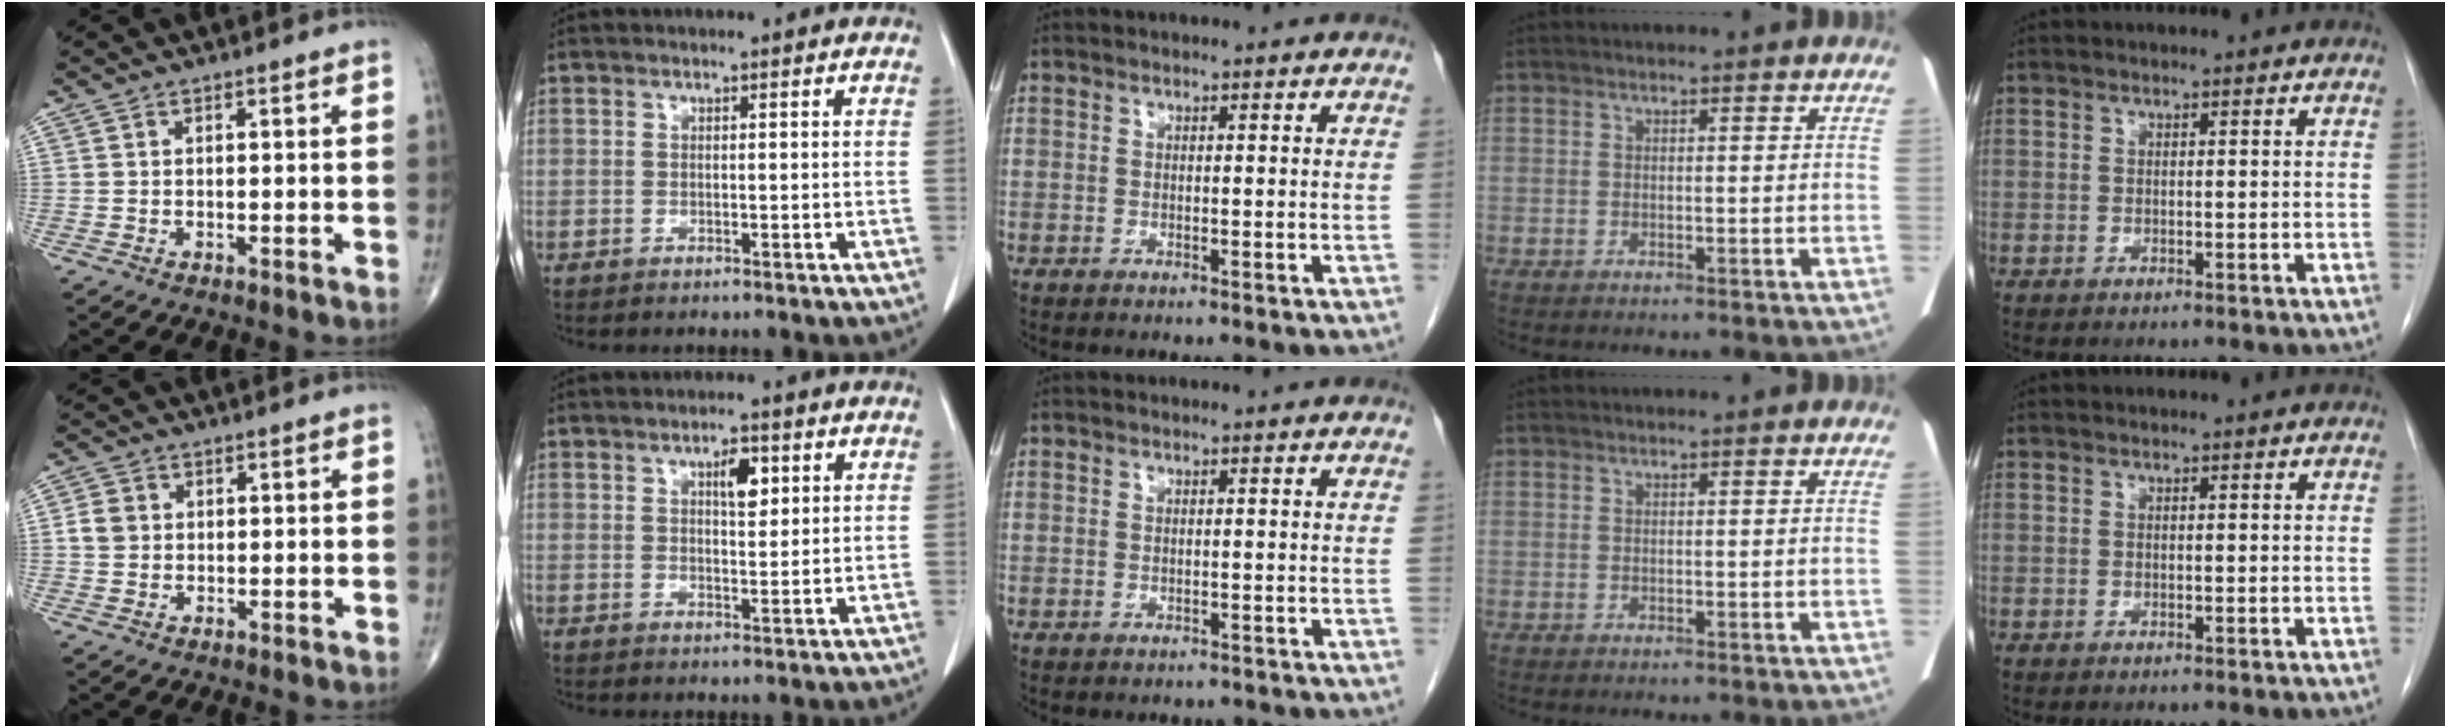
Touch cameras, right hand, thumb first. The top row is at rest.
{"thumb": {"total": 3.3, "force": [0.4, 2.8, 1.6], "torque": [-0.020, 0.004, 0.005]}, "index": {"total": 4.0, "force": [1.7, 1.5, 3.3], "torque": [-0.053, 0.001, 0.027]}, "middle": {"total": 1.7, "force": [-1.6, 0.7, 0.1], "torque": [-0.008, -0.002, -0.021]}}